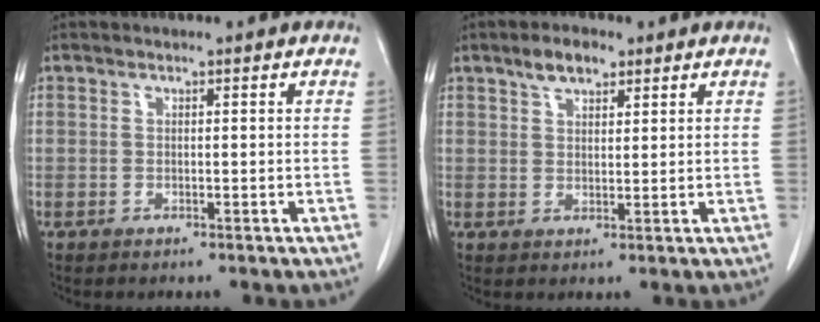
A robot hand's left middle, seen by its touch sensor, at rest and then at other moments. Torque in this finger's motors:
{"motor_torque": [0.33, -0.29, 0.02, 0.02]}